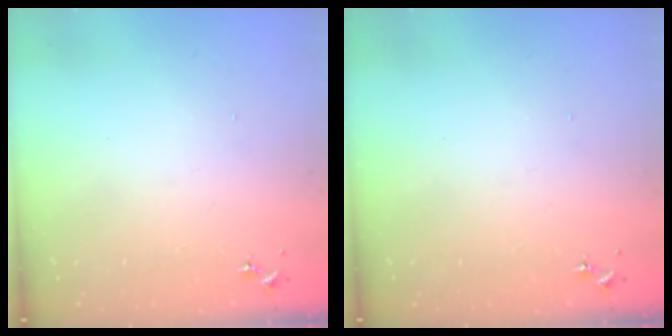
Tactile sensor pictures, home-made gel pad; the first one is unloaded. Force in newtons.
{"total": 0.0}